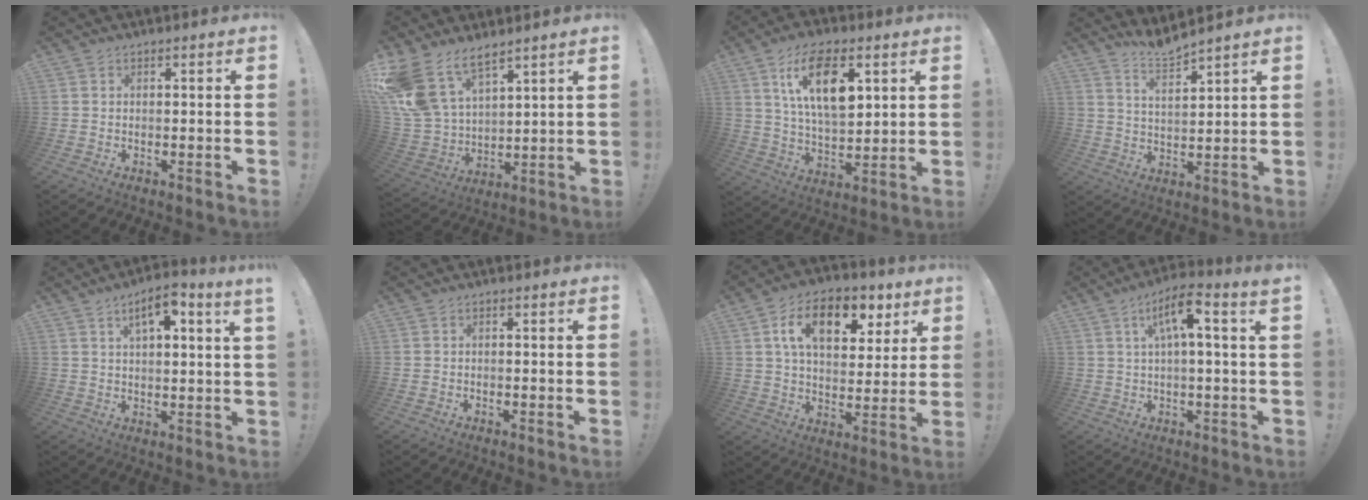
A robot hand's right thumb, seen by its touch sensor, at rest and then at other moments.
{"total": 15.0, "force": [10.4, 7.9, 7.4], "torque": [-0.176, -0.066, 0.203]}
{"total": 15.7, "force": [6.2, 7.5, 12.4], "torque": [-0.221, -0.006, 0.102]}
{"total": 6.3, "force": [6.0, -0.6, 1.9], "torque": [-0.053, -0.037, 0.109]}
{"total": 6.9, "force": [3.9, 1.1, 5.6], "torque": [-0.084, -0.015, 0.060]}
{"total": 0.5, "force": [-0.5, 0.1, 0.2], "torque": [-0.008, 0.002, -0.008]}
{"total": 15.3, "force": [6.6, 9.1, 10.5], "torque": [-0.158, -0.020, 0.113]}
{"total": 8.5, "force": [2.9, 0.7, 8.0], "torque": [-0.131, -0.008, 0.042]}